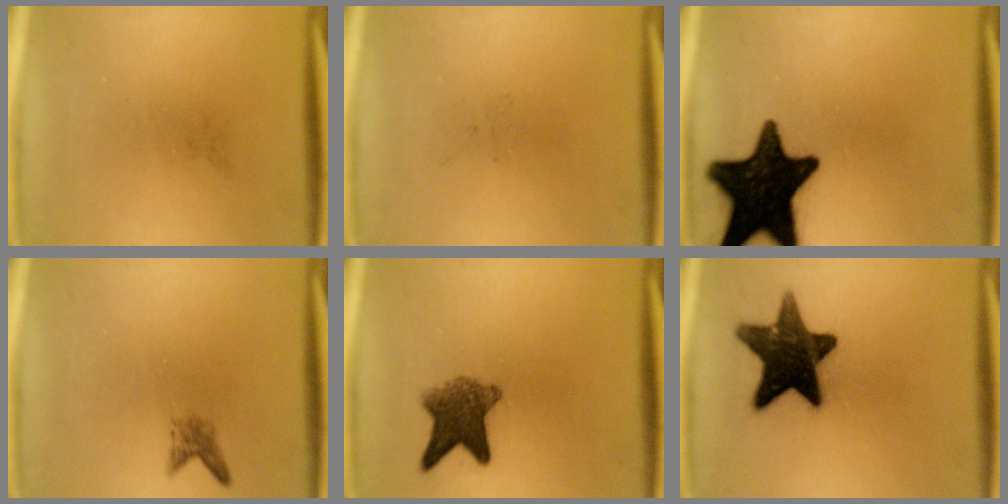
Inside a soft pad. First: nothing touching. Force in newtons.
{"total": 0.0}
{"total": 19.3}
{"total": 1.6}
{"total": 6.8}
{"total": 15.0}